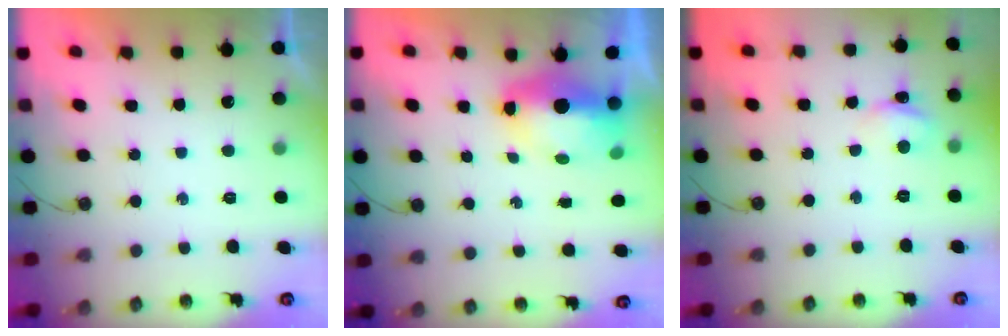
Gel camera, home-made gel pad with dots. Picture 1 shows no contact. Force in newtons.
{"total": 8.4, "press": 8.3, "slide": 1.6}
{"total": 3.3, "press": 3.3, "slide": 0.4}